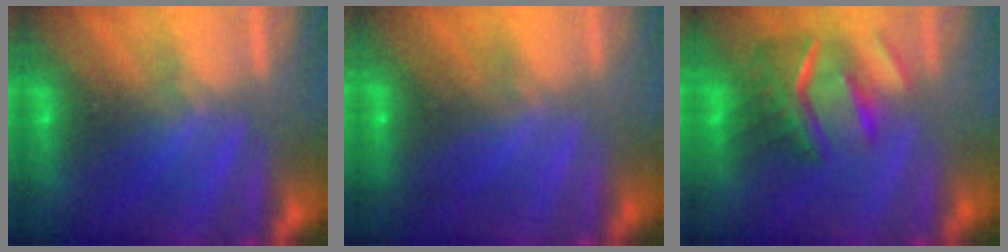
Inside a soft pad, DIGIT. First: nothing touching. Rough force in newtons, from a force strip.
{"total": 2.2}
{"total": 6.1}